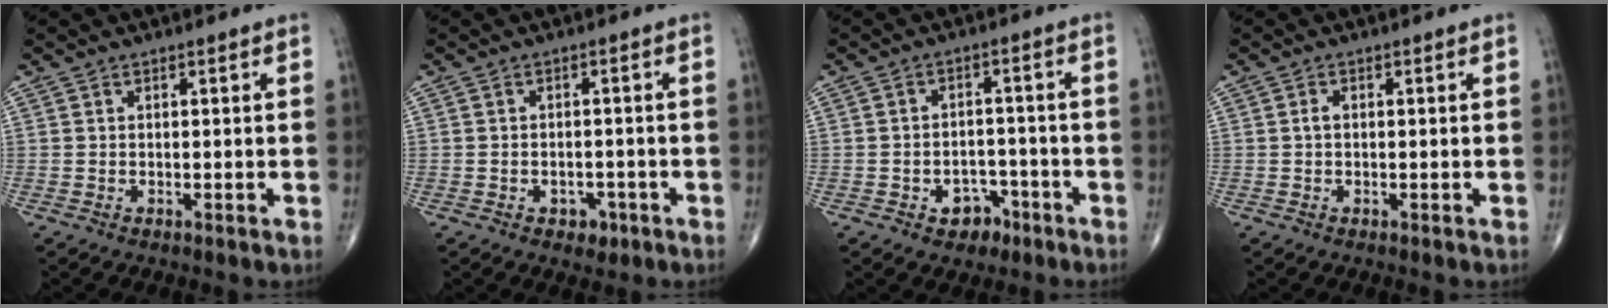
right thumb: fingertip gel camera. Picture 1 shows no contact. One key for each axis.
{"total": 3.0, "fx": -1.5, "fy": 2.2, "fz": 1.4, "tx": -0.007, "ty": 0.008, "tz": -0.015}
{"total": 5.5, "fx": -3.0, "fy": 4.0, "fz": 2.4, "tx": -0.008, "ty": 0.030, "tz": -0.038}
{"total": 1.0, "fx": 0.0, "fy": 0.6, "fz": 0.8, "tx": -0.016, "ty": 0.001, "tz": -0.003}